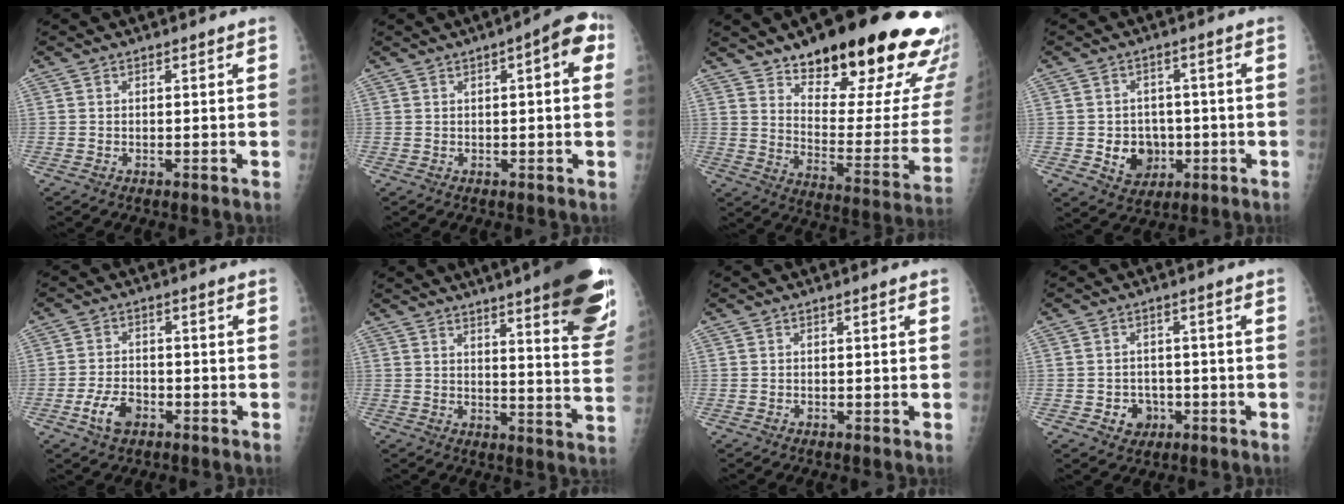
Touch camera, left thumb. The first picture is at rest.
{"total": 7.2, "force": [2.1, 2.2, 6.5], "torque": [-0.074, 0.014, 0.020]}
{"total": 29.2, "force": [19.0, 9.3, 20.1], "torque": [-0.234, -0.087, 0.269]}
{"total": 7.5, "force": [-1.5, 6.4, 3.6], "torque": [-0.020, 0.007, -0.014]}
{"total": 5.7, "force": [-2.8, 3.5, 3.6], "torque": [-0.063, 0.017, -0.050]}
{"total": 21.4, "force": [13.4, 3.5, 16.2], "torque": [-0.190, -0.059, 0.164]}
{"total": 0.0}
{"total": 4.5, "force": [-1.6, 3.8, 1.6], "torque": [-0.001, 0.013, -0.019]}